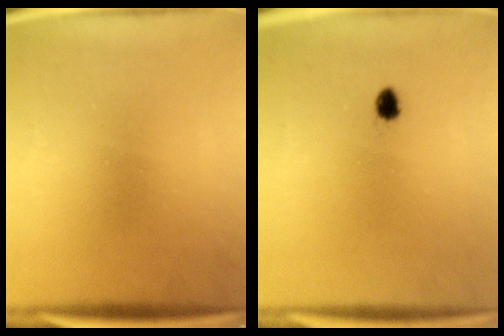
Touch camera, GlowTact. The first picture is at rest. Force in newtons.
{"total": 1.4}